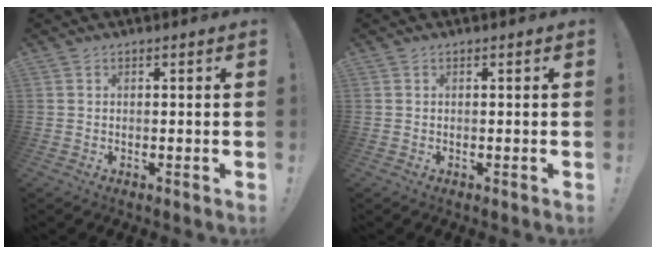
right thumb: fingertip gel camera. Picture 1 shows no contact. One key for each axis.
{"total": 0.0}